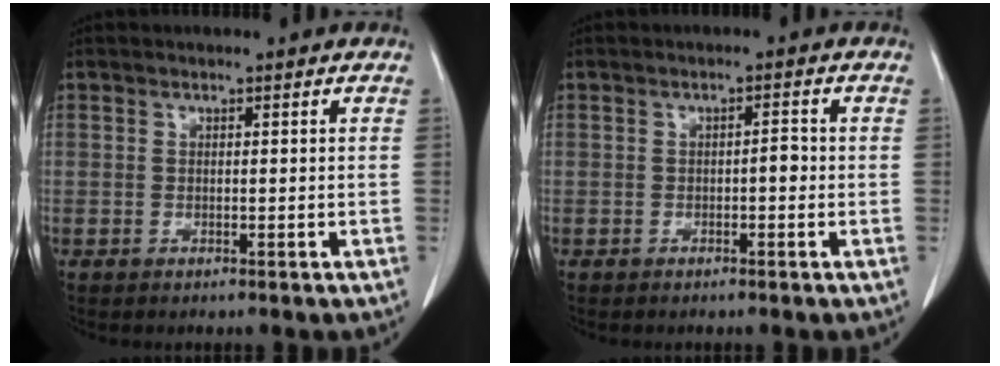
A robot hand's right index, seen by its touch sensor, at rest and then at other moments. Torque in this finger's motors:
{"motor_torque": [0.26, -0.20, 0.01, 0.03]}